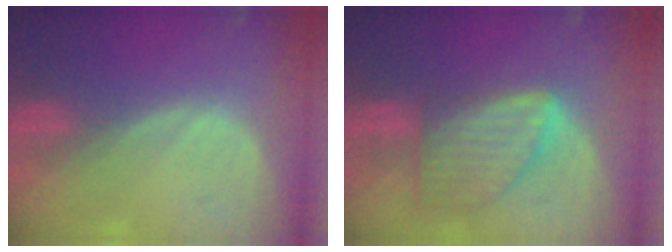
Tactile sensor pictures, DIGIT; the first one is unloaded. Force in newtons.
{"total": 8.1, "press": 7.4, "slide": 3.4}